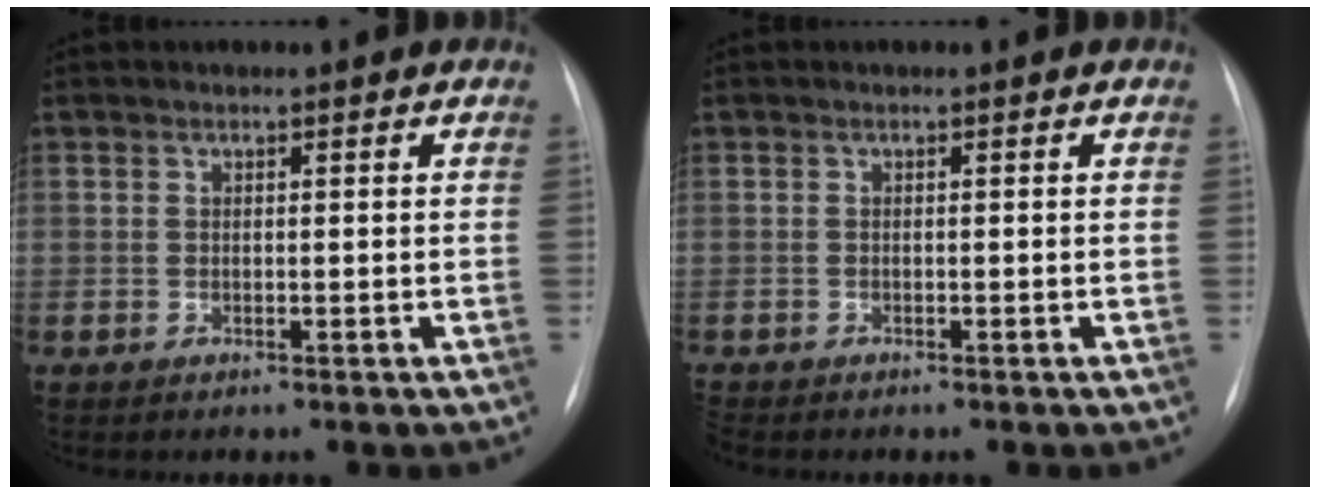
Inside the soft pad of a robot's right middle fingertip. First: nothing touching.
{"total": 0.8, "force": [-0.8, 0.2, 0.1], "torque": [-0.004, -0.002, -0.013]}